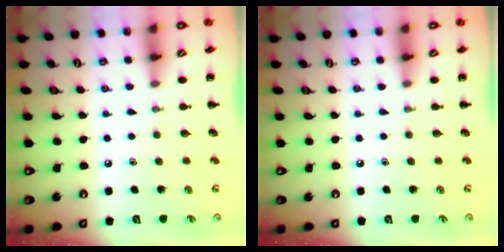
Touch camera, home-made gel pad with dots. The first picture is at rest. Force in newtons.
{"total": 0.0}